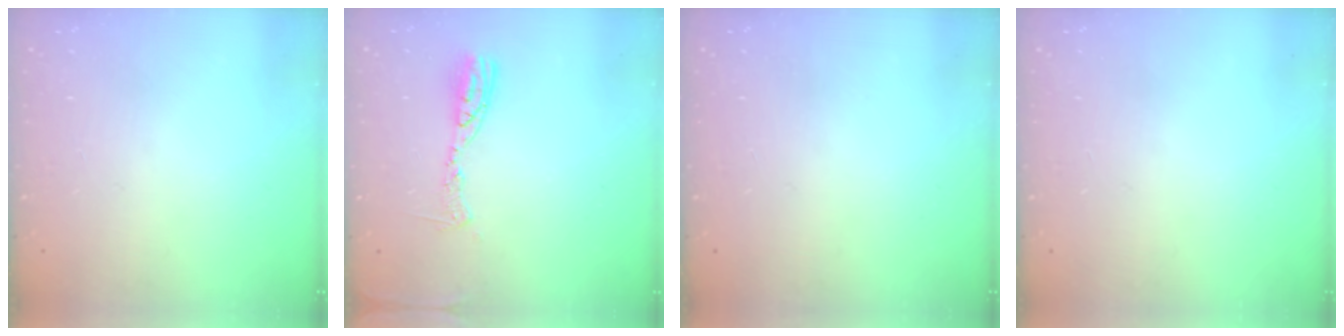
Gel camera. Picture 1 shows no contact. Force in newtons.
{"total": 8.8, "press": 8.8, "slide": 0.9}
{"total": 0.0}
{"total": 0.0}